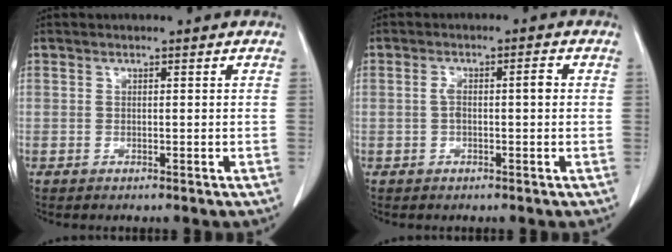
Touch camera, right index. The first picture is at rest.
{"total": 3.3, "force": [0.0, 0.8, 3.2], "torque": [-0.062, 0.016, 0.003]}